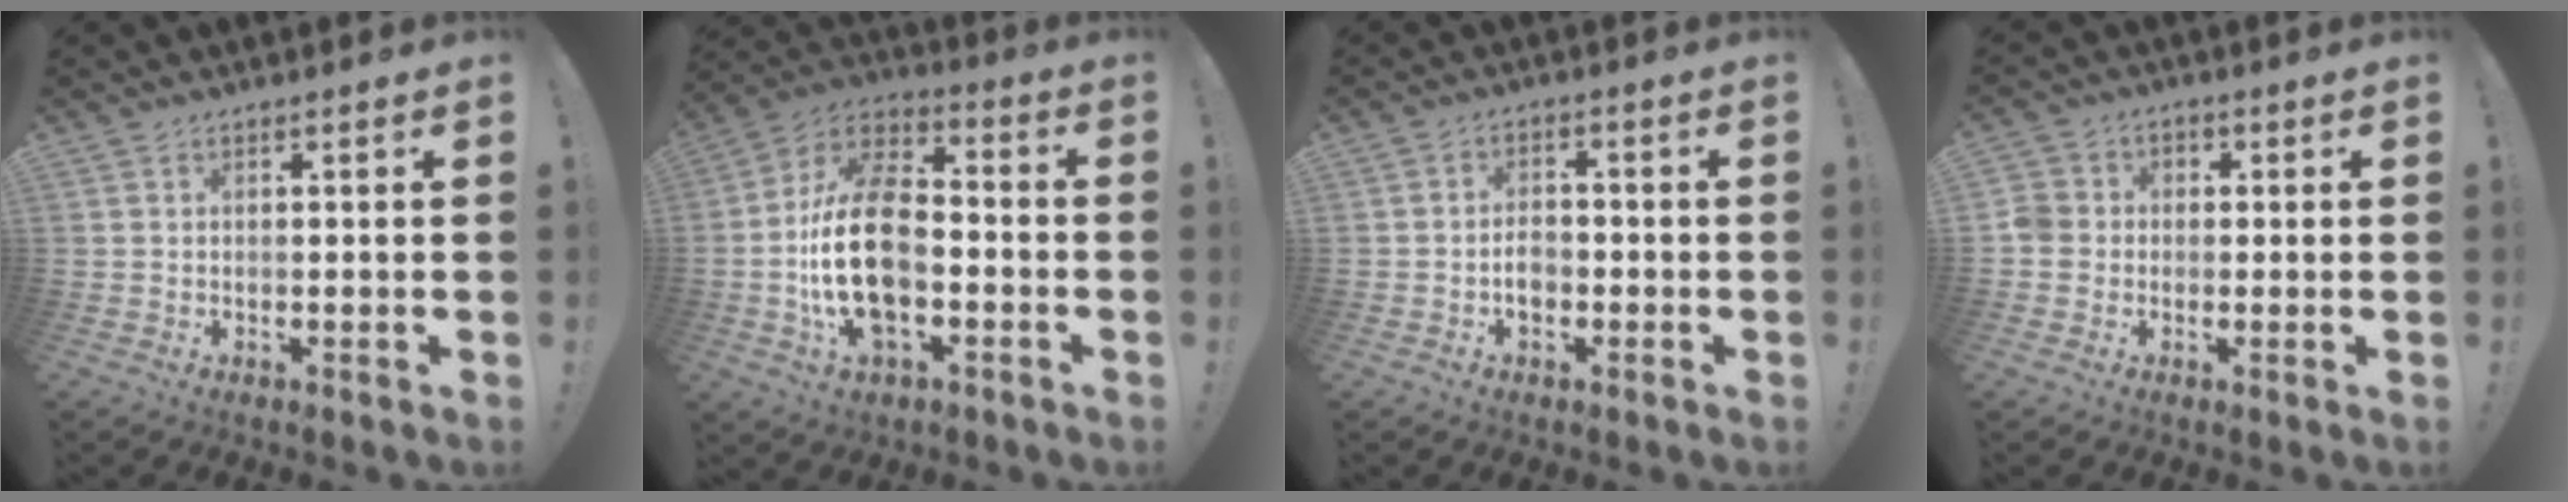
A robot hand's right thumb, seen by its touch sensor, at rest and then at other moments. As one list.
[{"total": 20.6, "force": [-3.7, 12.4, 16.0], "torque": [-0.295, 0.026, -0.056]}, {"total": 4.4, "force": [-1.4, 3.1, 2.7], "torque": [-0.028, 0.006, -0.027]}, {"total": 5.1, "force": [-1.0, 4.7, 1.7], "torque": [-0.031, 0.015, -0.020]}]